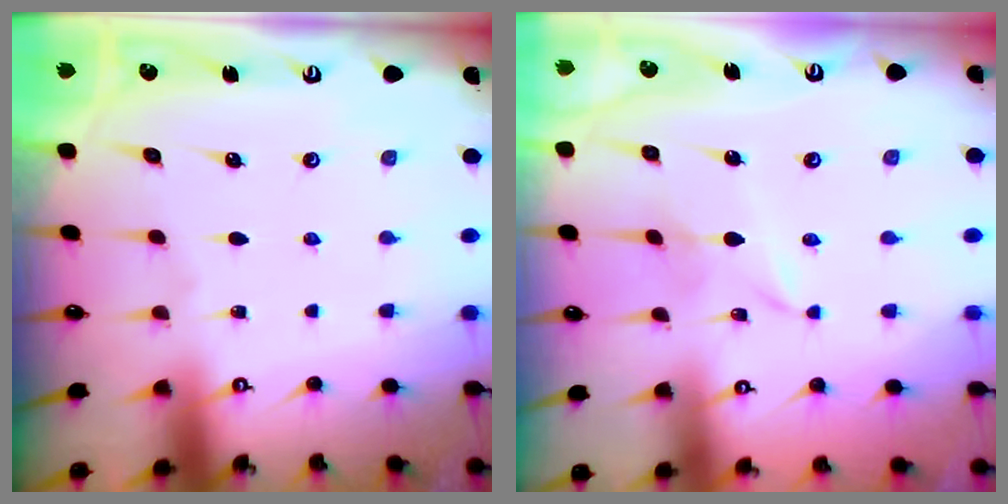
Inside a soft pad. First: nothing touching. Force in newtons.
{"total": 2.6, "press": 2.6, "slide": 0.3}